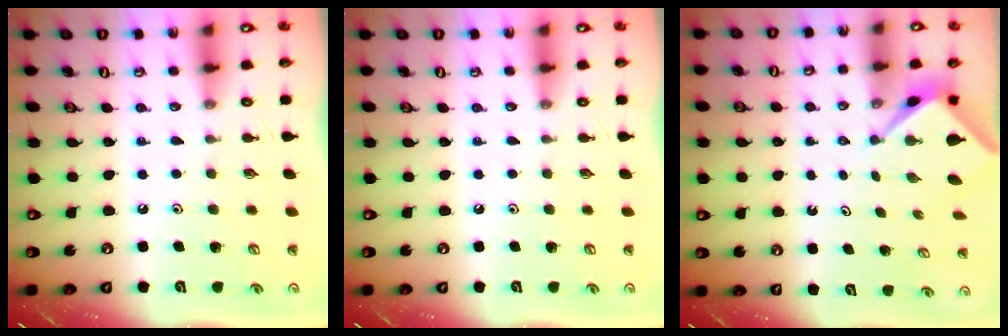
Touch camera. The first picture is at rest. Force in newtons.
{"total": 0.0}
{"total": 2.1, "press": 2.1, "slide": 0.2}